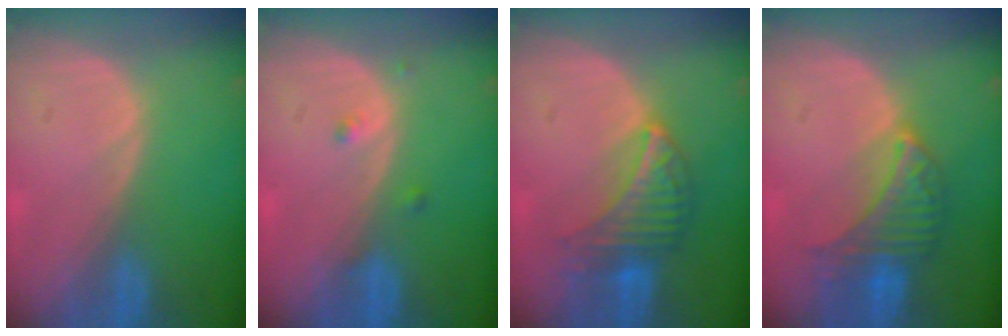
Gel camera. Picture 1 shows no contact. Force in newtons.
{"total": 1.3, "press": 1.3, "slide": 0.0}
{"total": 6.7, "press": 6.6, "slide": 1.2}
{"total": 6.4, "press": 6.4, "slide": 0.5}